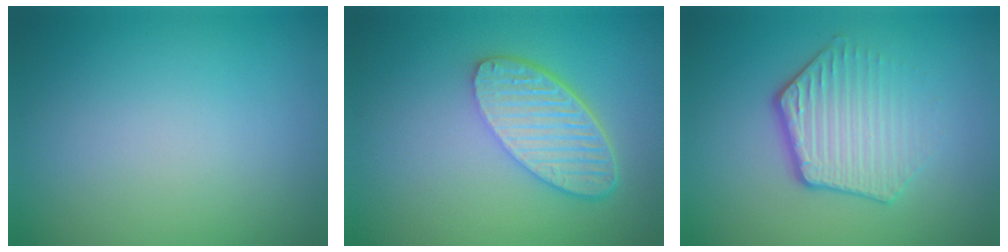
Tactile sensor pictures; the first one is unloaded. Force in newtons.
{"total": 5.6, "press": 4.2, "slide": 3.8}
{"total": 4.1, "press": 3.1, "slide": 2.6}